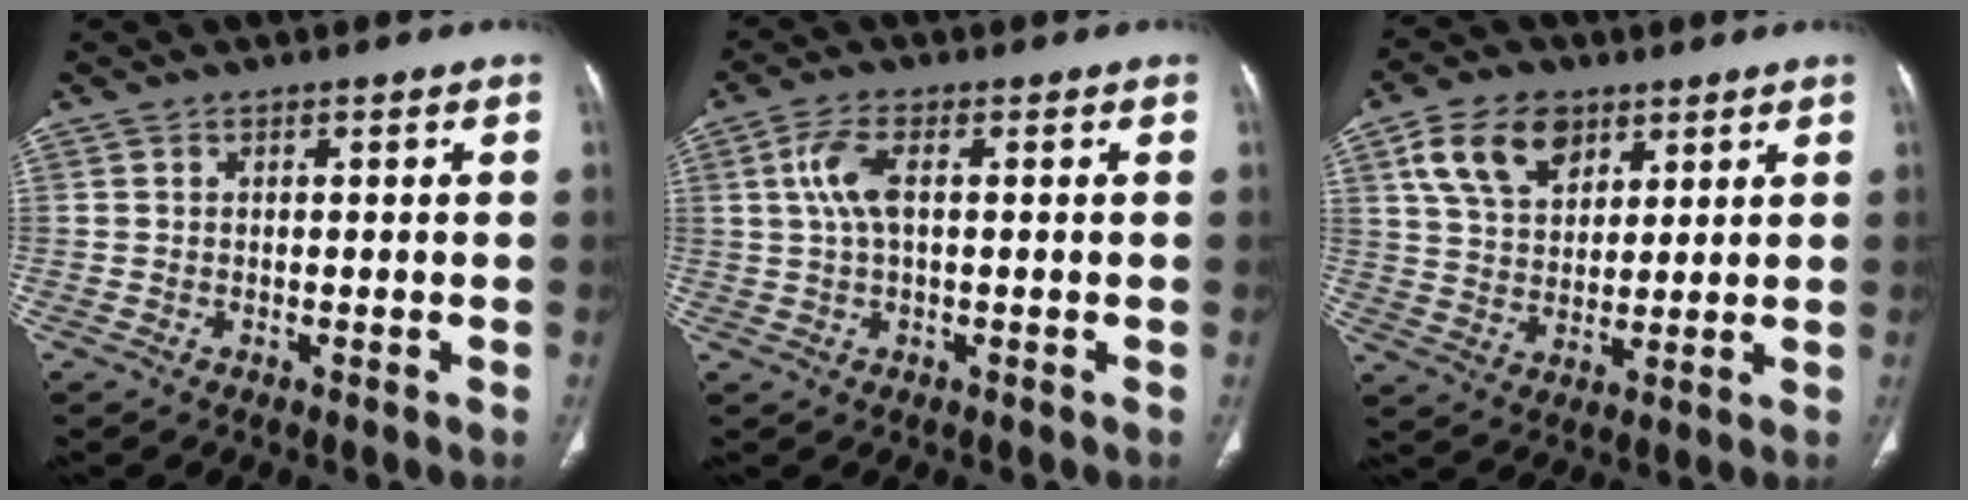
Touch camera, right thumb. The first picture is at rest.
{"total": 5.8, "force": [1.1, 2.3, 5.2], "torque": [-0.129, 0.012, 0.023]}
{"total": 11.6, "force": [5.8, 7.5, 6.7], "torque": [-0.101, -0.015, 0.112]}